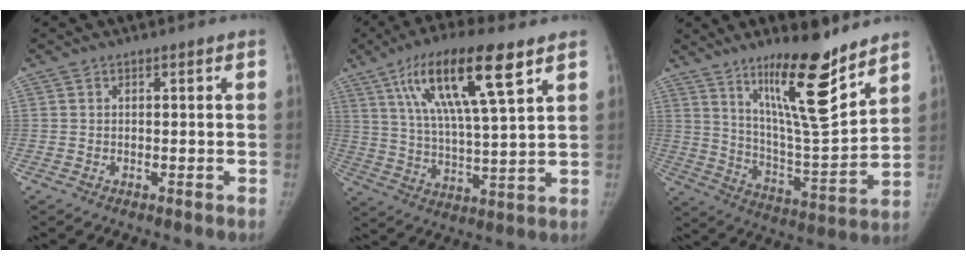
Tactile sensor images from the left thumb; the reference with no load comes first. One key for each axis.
{"total": 17.8, "fx": 8.9, "fy": 3.8, "fz": 14.9, "tx": -0.265, "ty": -0.024, "tz": 0.158}
{"total": 18.3, "fx": 12.1, "fy": 3.4, "fz": 13.2, "tx": -0.190, "ty": -0.090, "tz": 0.210}